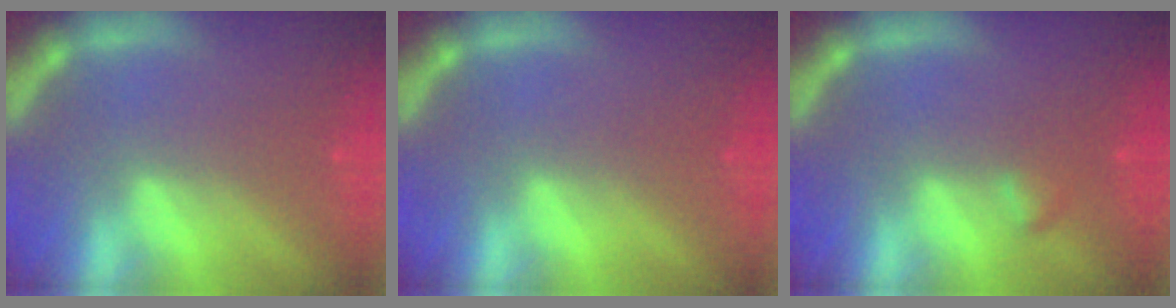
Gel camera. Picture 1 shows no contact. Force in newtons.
{"total": 0.0}
{"total": 0.9}